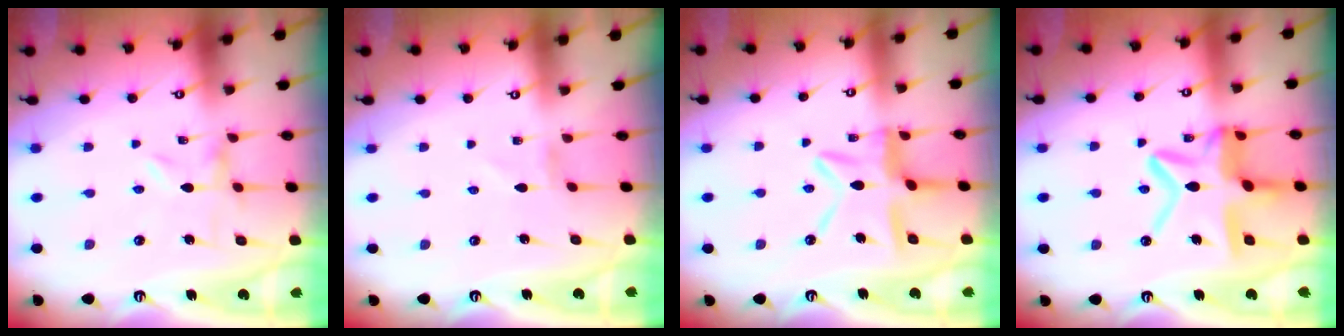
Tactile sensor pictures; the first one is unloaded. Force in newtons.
{"total": 0.0}
{"total": 11.9, "press": 11.8, "slide": 1.1}
{"total": 16.1, "press": 16.0, "slide": 1.4}